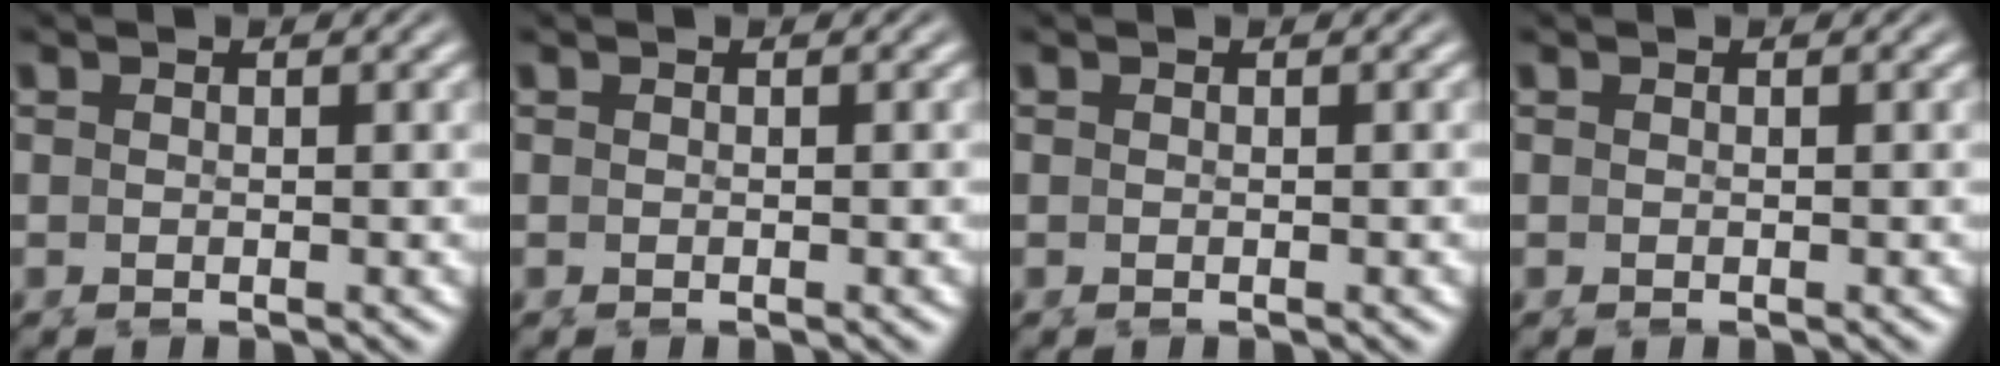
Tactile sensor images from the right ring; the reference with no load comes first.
{"total": 0.0}
{"total": 0.0}
{"total": 0.0}